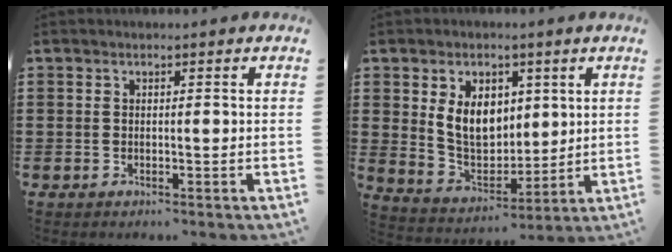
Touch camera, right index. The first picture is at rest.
{"total": 8.4, "force": [2.1, 6.0, 5.4], "torque": [-0.113, 0.008, 0.038]}